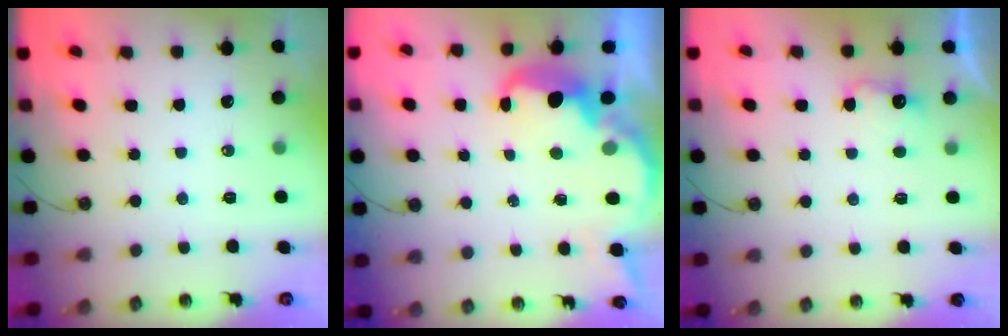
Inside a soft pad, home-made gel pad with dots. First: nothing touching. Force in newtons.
{"total": 7.0, "press": 7.0, "slide": 0.6}
{"total": 5.0, "press": 4.9, "slide": 1.0}